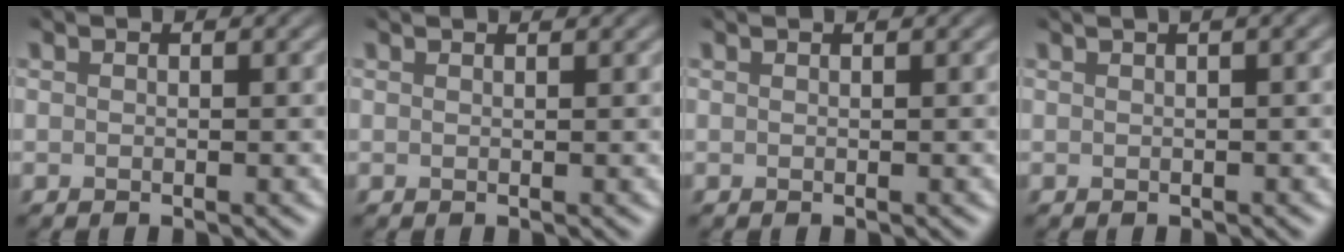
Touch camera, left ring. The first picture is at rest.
{"total": 1.3, "force": [1.2, 0.3, 0.5], "torque": [-0.005, -0.001, 0.005]}
{"total": 0.7, "force": [0.5, 0.2, 0.4], "torque": [-0.002, 0.003, 0.003]}
{"total": 5.3, "force": [2.3, 2.4, 4.1], "torque": [-0.026, 0.041, 0.007]}